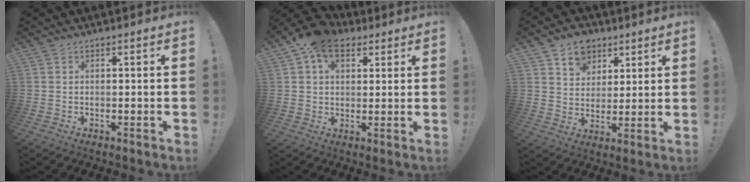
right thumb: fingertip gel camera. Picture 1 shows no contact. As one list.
[{"total": 10.2, "force": [5.1, 7.0, 5.4], "torque": [-0.095, -0.006, 0.096]}, {"total": 10.0, "force": [5.6, 7.8, 2.6], "torque": [-0.033, -0.037, 0.109]}]